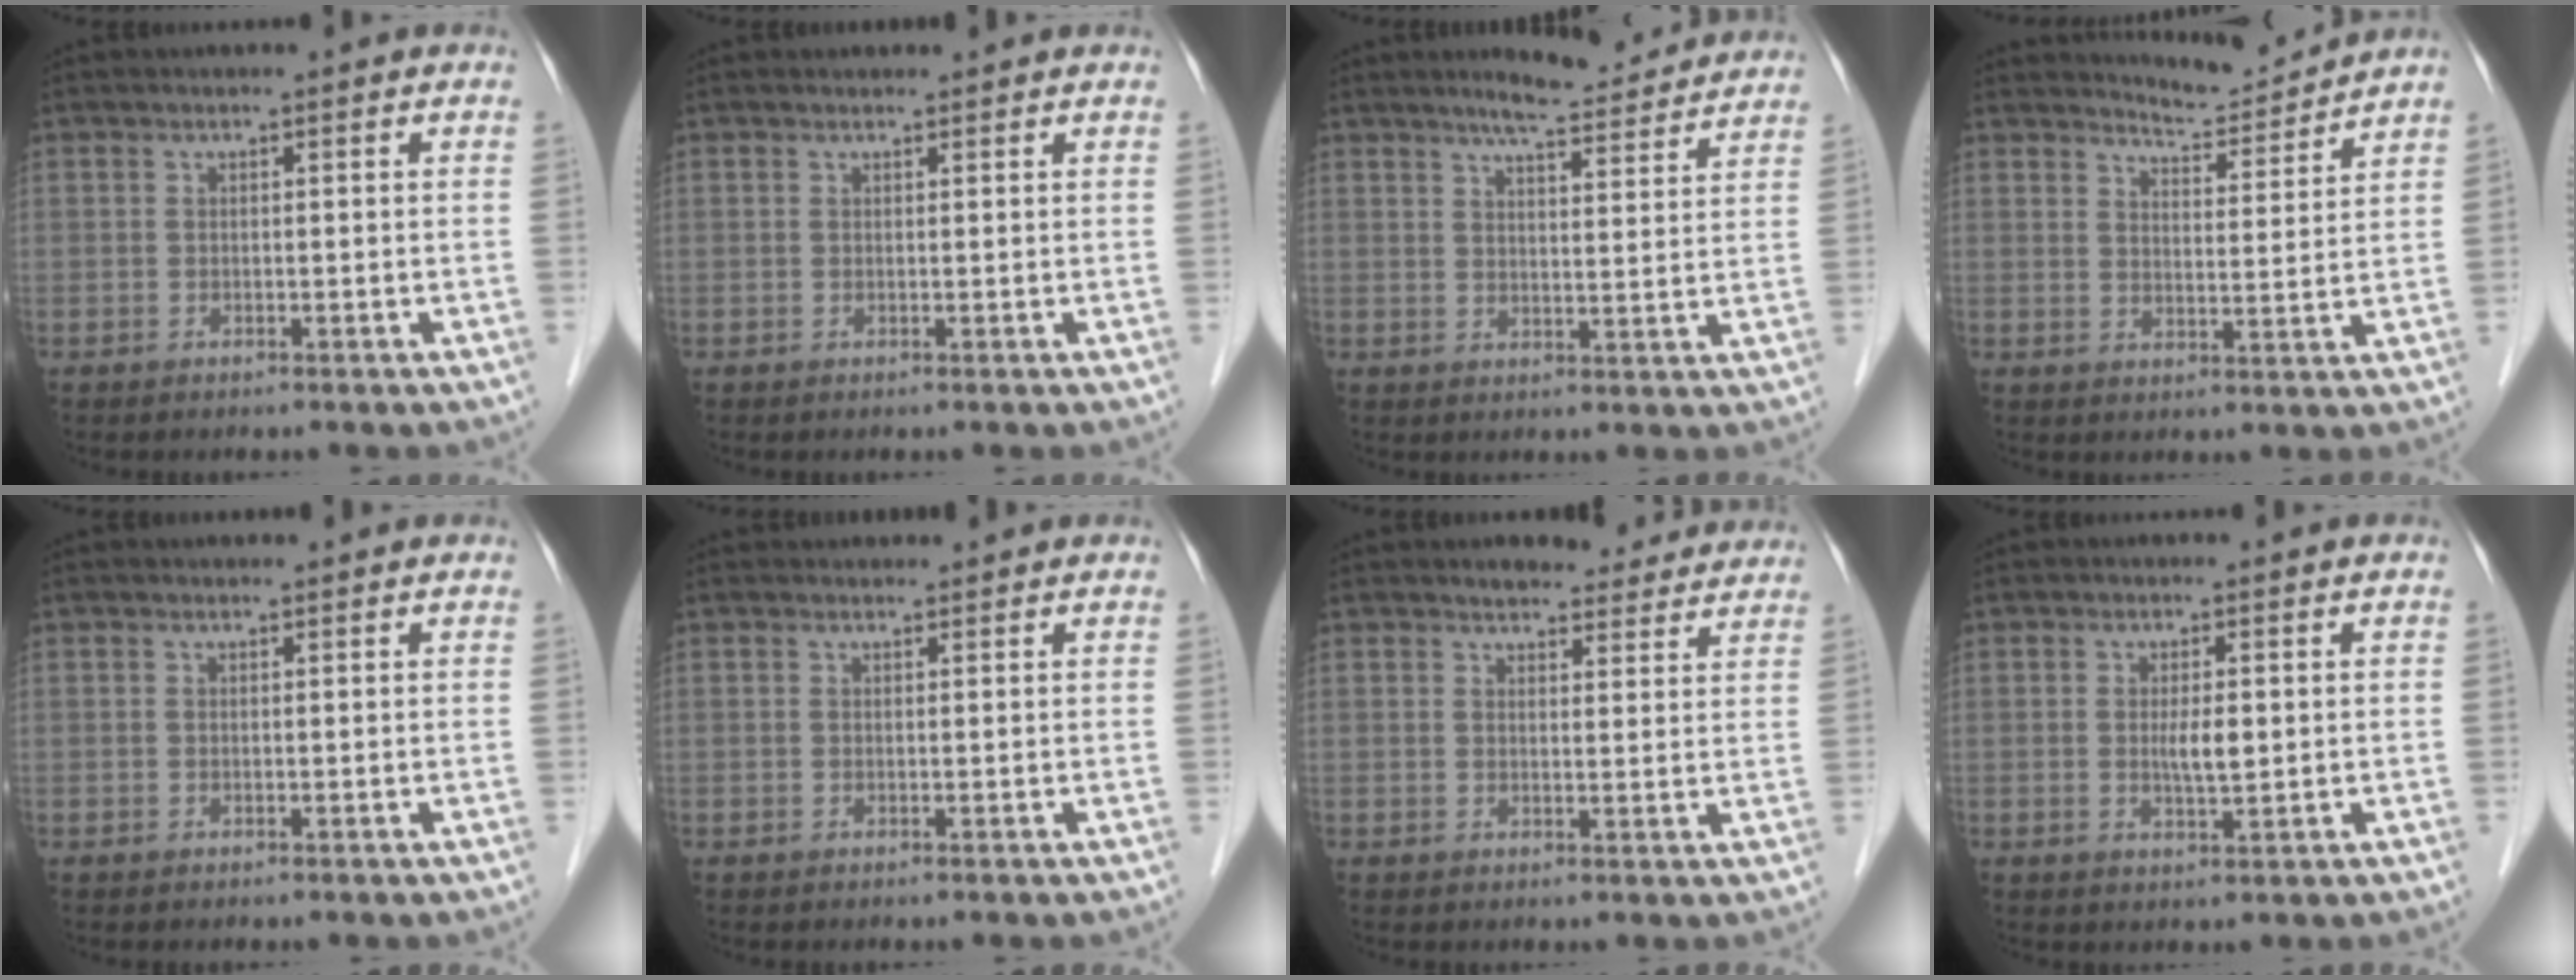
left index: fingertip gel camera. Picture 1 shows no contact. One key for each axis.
{"total": 1.1, "fx": 1.1, "fy": 0.2, "fz": 0.0, "tx": -0.012, "ty": 0.008, "tz": 0.016}
{"total": 9.6, "fx": 8.9, "fy": 0.8, "fz": 3.6, "tx": -0.056, "ty": 0.007, "tz": 0.114}
{"total": 5.7, "fx": 5.6, "fy": -0.5, "fz": -0.5, "tx": -0.007, "ty": -0.016, "tz": 0.087}
{"total": 0.6, "fx": 0.6, "fy": 0.1, "fz": 0.0, "tx": -0.004, "ty": 0.005, "tz": 0.009}
{"total": 1.3, "fx": 1.3, "fy": 0.3, "fz": 0.0, "tx": -0.007, "ty": 0.015, "tz": 0.020}
{"total": 8.6, "fx": 7.9, "fy": 2.5, "fz": 2.1, "tx": -0.013, "ty": 0.006, "tz": 0.087}
{"total": 3.1, "fx": 0.2, "fy": 0.7, "fz": 3.0, "tx": -0.054, "ty": -0.003, "tz": 0.005}